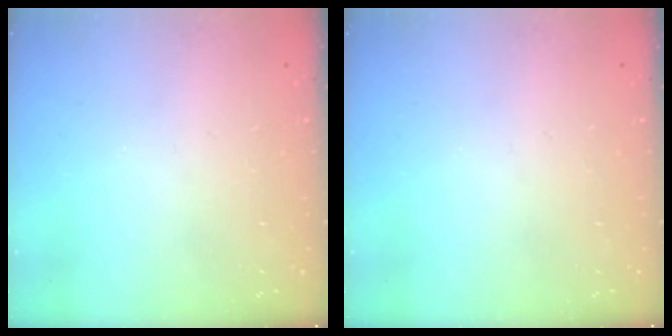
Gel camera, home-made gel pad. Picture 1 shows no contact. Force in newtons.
{"total": 0.0}